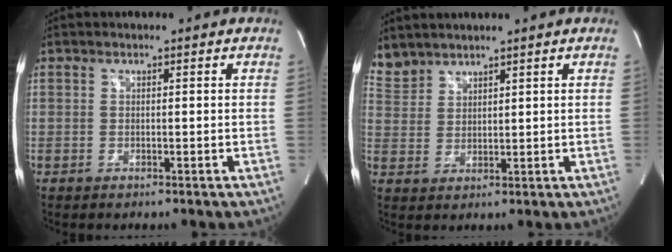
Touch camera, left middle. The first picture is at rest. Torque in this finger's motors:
{"motor_torque": [0.05, -0.06, 0.04, 0.00]}